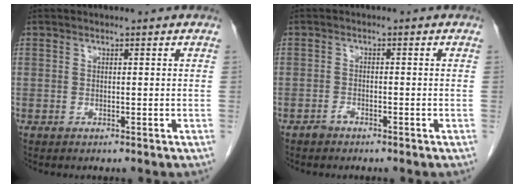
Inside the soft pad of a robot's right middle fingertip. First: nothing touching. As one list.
[{"total": 0.9, "force": [-0.8, 0.3, 0.2], "torque": [-0.003, 0.001, -0.016]}]